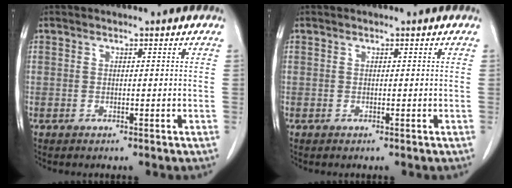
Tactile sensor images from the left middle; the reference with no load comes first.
{"total": 0.0}